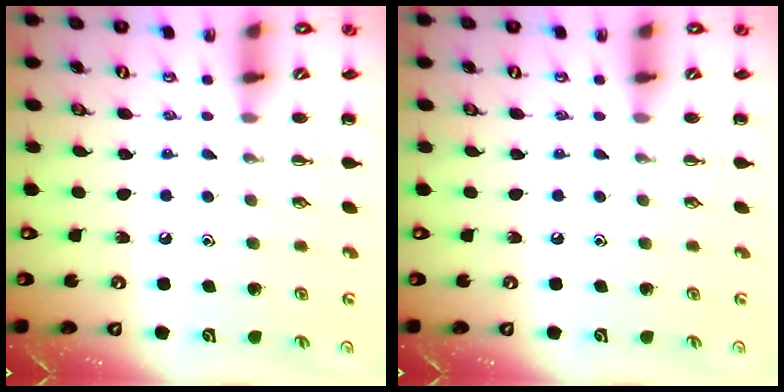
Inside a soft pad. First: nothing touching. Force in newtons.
{"total": 0.0}